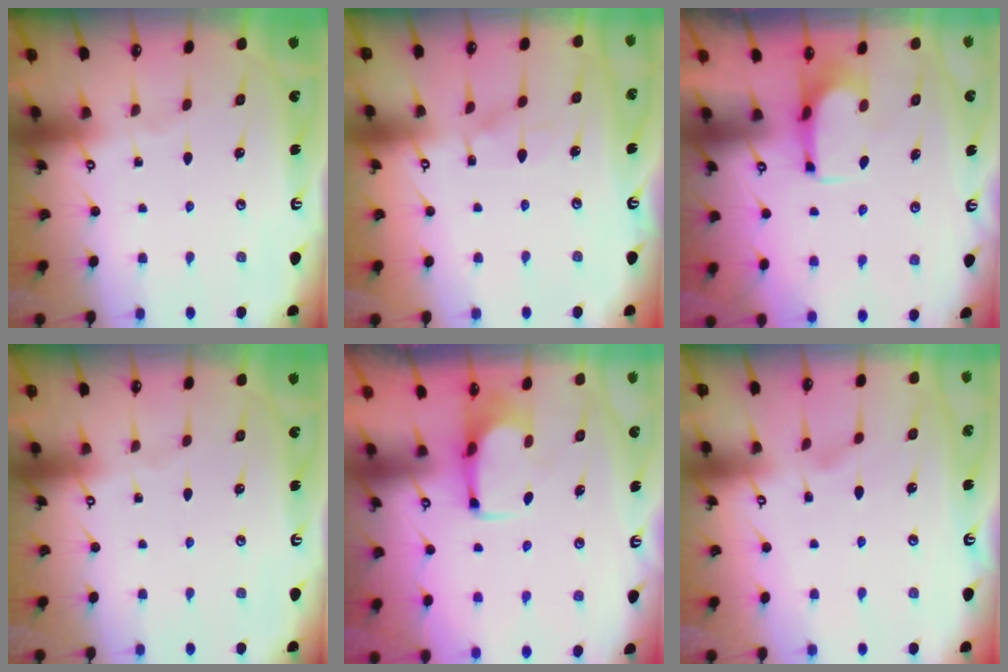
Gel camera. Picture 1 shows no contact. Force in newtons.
{"total": 5.7, "press": 5.6, "slide": 0.5}
{"total": 0.9, "press": 0.7, "slide": 0.6}
{"total": 0.0}
{"total": 2.5, "press": 2.4, "slide": 0.9}
{"total": 1.1, "press": 0.6, "slide": 1.0}